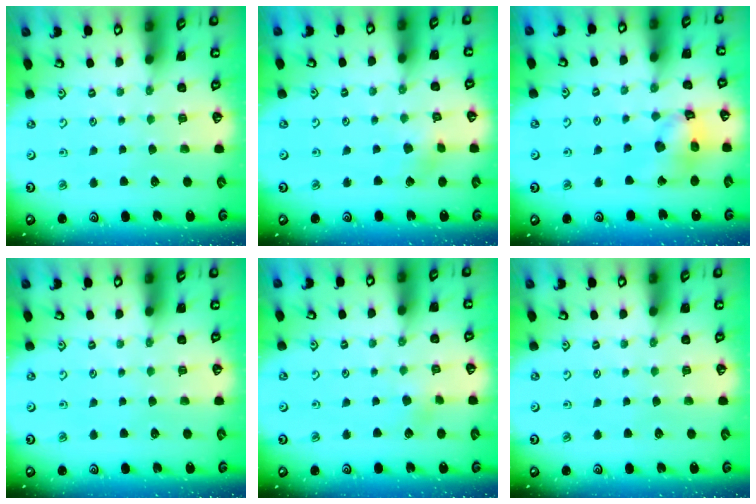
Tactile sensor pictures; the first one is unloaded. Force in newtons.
{"total": 2.9, "press": 2.8, "slide": 0.8}
{"total": 14.3, "press": 14.1, "slide": 1.9}
{"total": 0.0}
{"total": 3.0, "press": 3.0, "slide": 0.1}
{"total": 0.0}